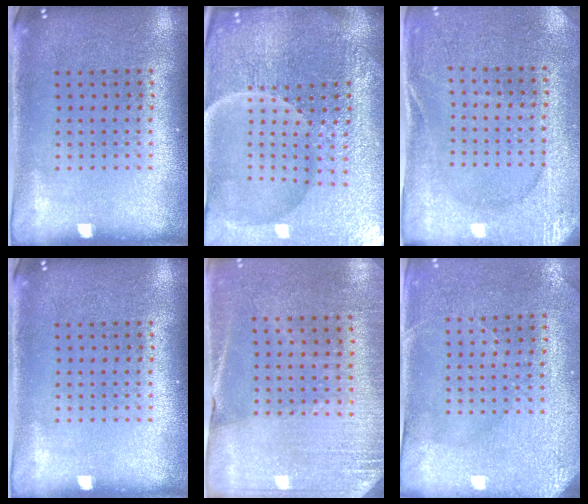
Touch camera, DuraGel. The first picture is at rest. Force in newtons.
{"total": 5.7, "press": 5.4, "slide": 2.0}
{"total": 2.7, "press": 2.6, "slide": 0.4}
{"total": 0.0}
{"total": 2.7, "press": 2.6, "slide": 0.7}
{"total": 2.9, "press": 2.7, "slide": 1.1}